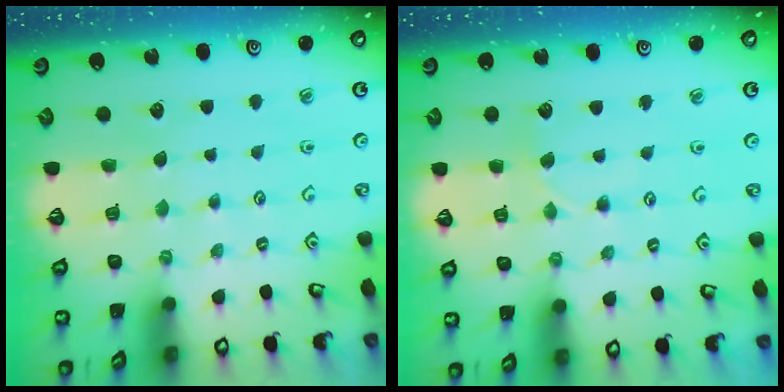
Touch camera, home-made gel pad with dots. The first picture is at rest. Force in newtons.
{"total": 2.2, "press": 2.2, "slide": 0.3}